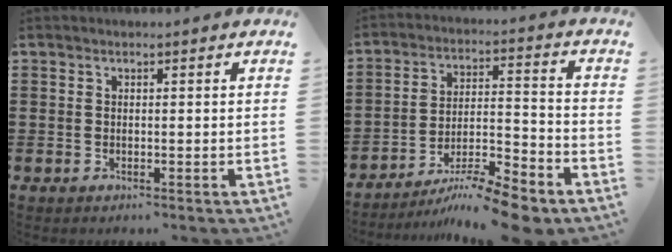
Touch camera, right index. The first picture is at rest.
{"total": 8.7, "force": [-7.6, 0.5, 4.2], "torque": [-0.065, 0.015, -0.147]}